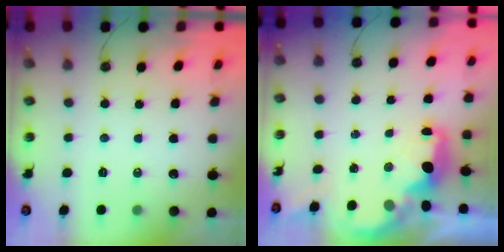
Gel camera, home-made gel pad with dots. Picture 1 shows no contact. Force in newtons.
{"total": 2.8, "press": 2.7, "slide": 0.4}